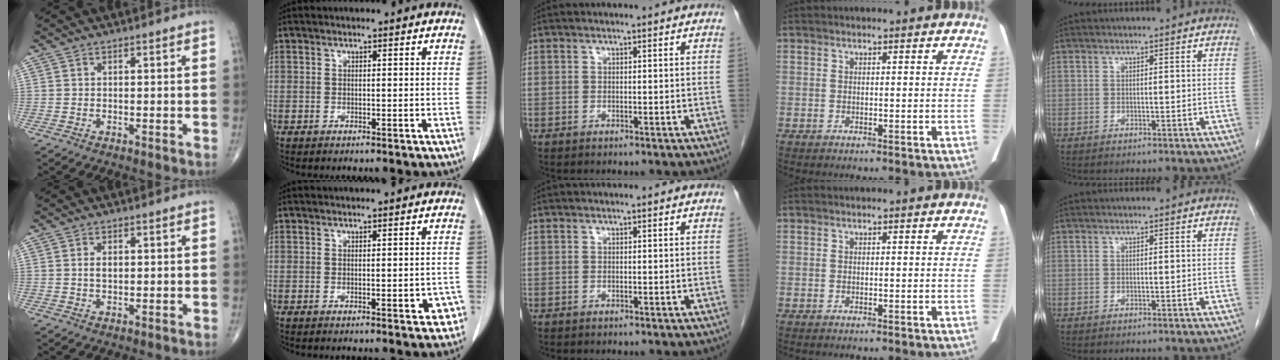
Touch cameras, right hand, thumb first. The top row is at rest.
{"thumb": {"total": 2.6, "force": [0.5, 1.5, 2.0], "torque": [-0.031, -0.001, 0.010]}, "index": {"total": 3.4, "force": [-1.1, 1.2, 3.0], "torque": [-0.031, 0.004, -0.009]}}